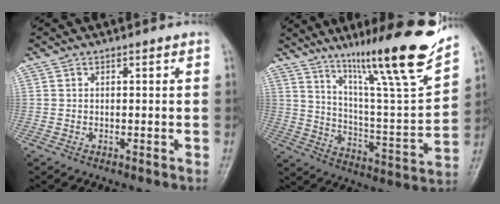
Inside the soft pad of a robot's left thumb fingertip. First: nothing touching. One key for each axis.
{"total": 21.6, "fx": 15.0, "fy": 1.7, "fz": 15.5, "tx": -0.211, "ty": -0.076, "tz": 0.250}